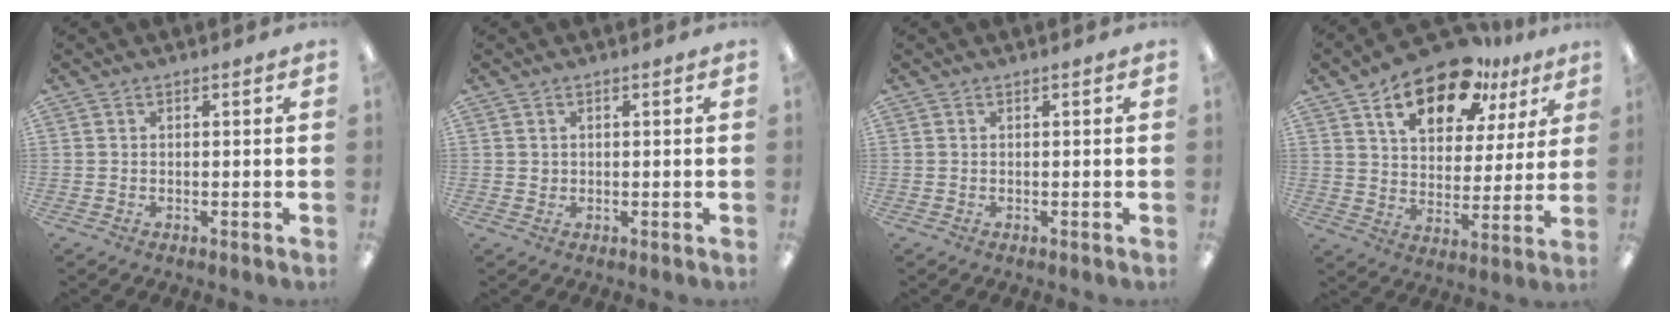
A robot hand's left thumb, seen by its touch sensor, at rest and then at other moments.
{"total": 0.9, "force": [0.3, 0.8, 0.1], "torque": [-0.003, 0.006, 0.004]}
{"total": 0.0}
{"total": 16.6, "force": [11.1, 8.6, 8.9], "torque": [-0.138, -0.054, 0.191]}